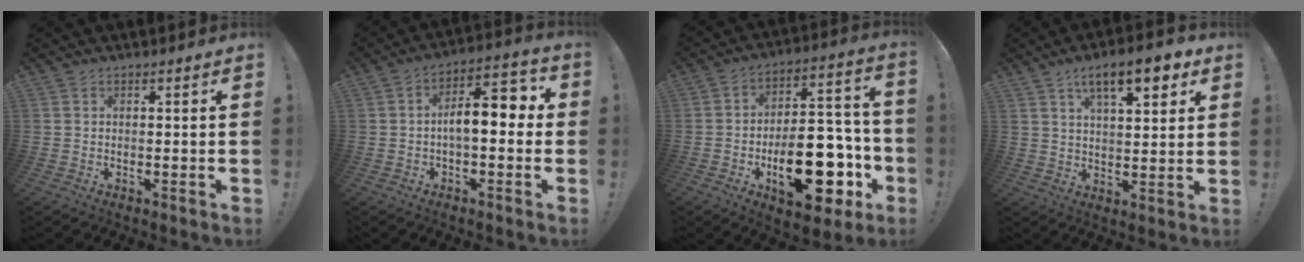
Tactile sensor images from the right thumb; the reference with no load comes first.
{"total": 11.5, "force": [-0.3, 5.0, 10.4], "torque": [-0.157, 0.013, -0.005]}
{"total": 24.5, "force": [-8.9, 12.4, 19.1], "torque": [-0.268, 0.061, -0.123]}
{"total": 12.2, "force": [6.4, 4.3, 9.5], "torque": [-0.140, -0.020, 0.104]}